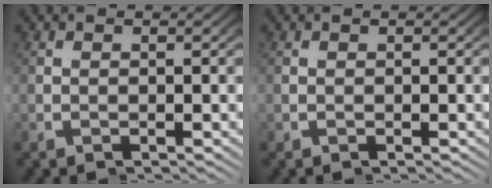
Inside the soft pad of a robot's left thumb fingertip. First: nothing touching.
{"total": 0.0}